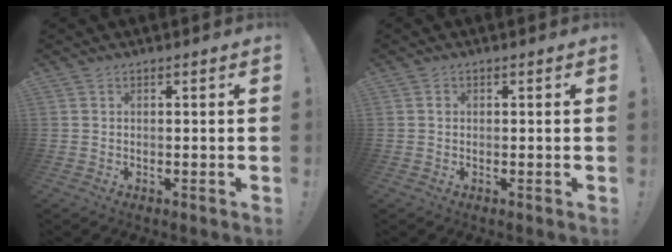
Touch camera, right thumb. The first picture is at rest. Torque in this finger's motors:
{"motor_torque": [-0.03, 0.15, 0.43, -0.11, -0.10]}